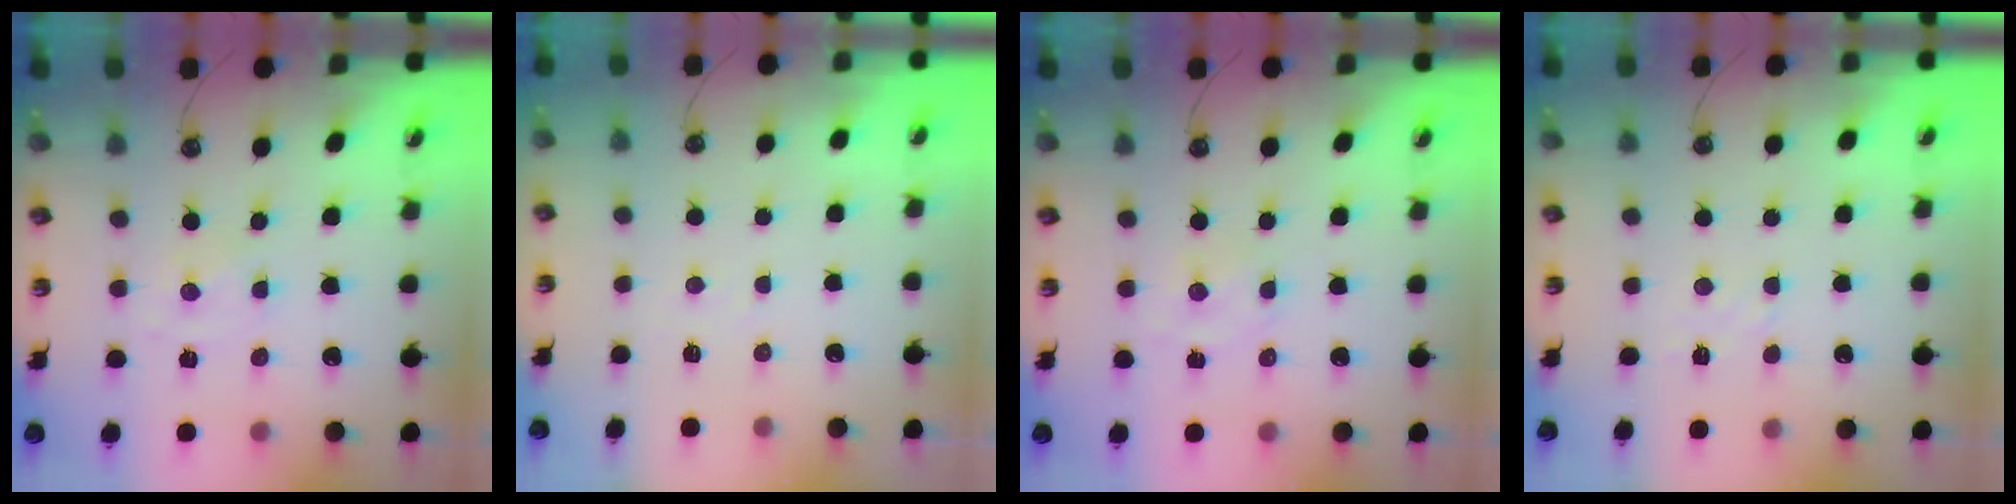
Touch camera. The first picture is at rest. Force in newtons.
{"total": 3.6, "press": 3.5, "slide": 0.4}
{"total": 1.3, "press": 1.3, "slide": 0.2}
{"total": 4.1, "press": 4.1, "slide": 0.5}